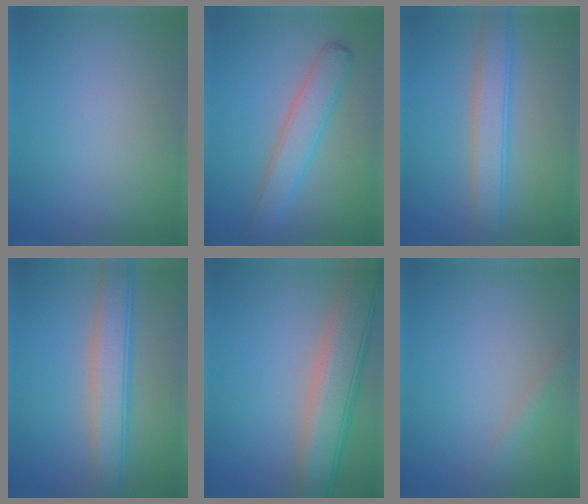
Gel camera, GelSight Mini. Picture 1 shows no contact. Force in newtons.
{"total": 3.8, "press": 3.8, "slide": 0.1}
{"total": 4.0, "press": 4.0, "slide": 0.1}
{"total": 4.9, "press": 4.9, "slide": 0.3}
{"total": 6.8, "press": 6.8, "slide": 0.4}
{"total": 1.0, "press": 1.0, "slide": 0.1}